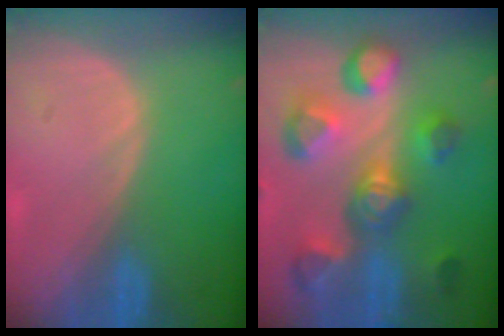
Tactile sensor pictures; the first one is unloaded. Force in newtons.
{"total": 11.1, "press": 10.0, "slide": 4.8}